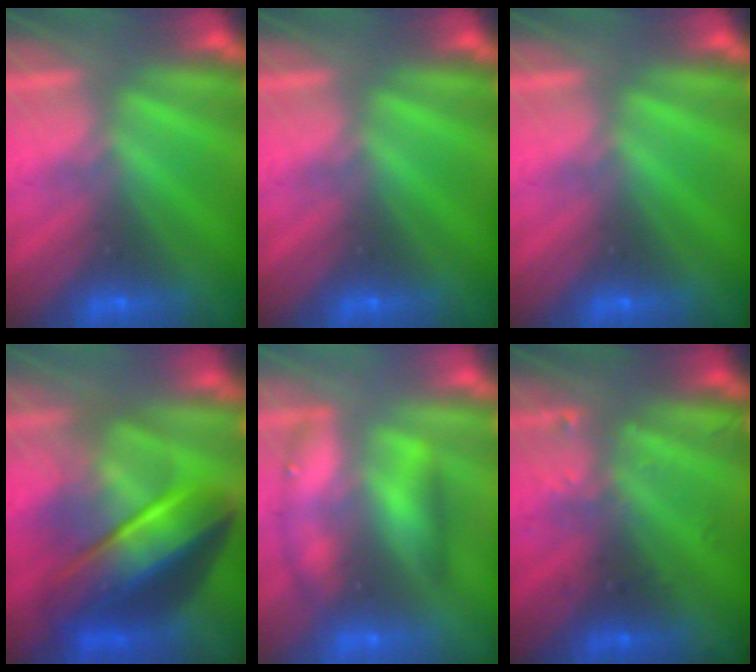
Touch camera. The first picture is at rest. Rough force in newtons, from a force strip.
{"total": 0.0}
{"total": 0.0}
{"total": 5.6}
{"total": 2.6}
{"total": 2.4}